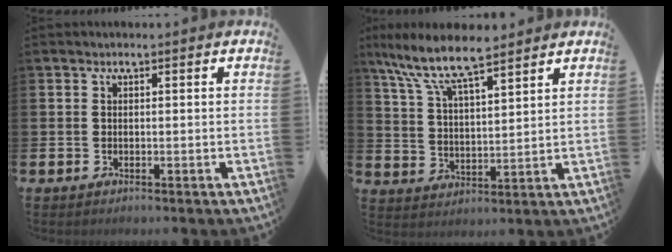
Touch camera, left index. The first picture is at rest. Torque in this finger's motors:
{"motor_torque": [0.82, -0.87, 0.90, 0.21]}